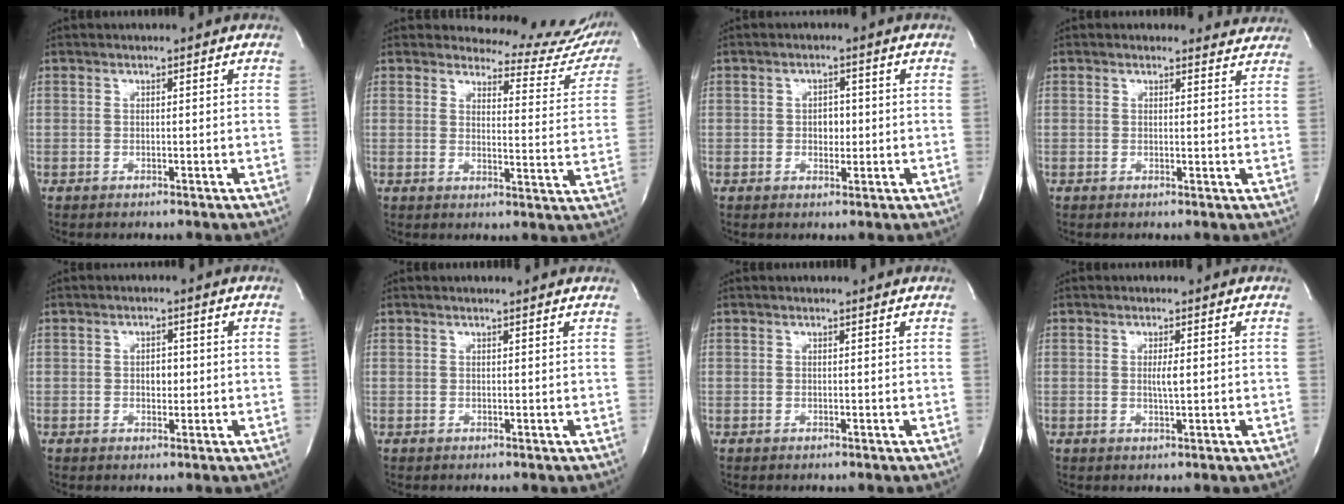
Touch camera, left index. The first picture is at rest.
{"total": 14.3, "force": [14.0, 3.1, 0.6], "torque": [0.025, -0.090, 0.129]}
{"total": 2.5, "force": [-0.1, 1.7, 1.8], "torque": [-0.023, 0.000, -0.001]}
{"total": 3.3, "force": [3.1, 1.1, -0.3], "torque": [0.008, -0.015, 0.014]}
{"total": 2.1, "force": [-0.1, 1.4, 1.6], "torque": [-0.024, -0.001, -0.001]}
{"total": 1.9, "force": [1.8, 0.0, 0.6], "torque": [-0.014, 0.005, 0.020]}
{"total": 0.7, "force": [0.7, 0.0, 0.1], "torque": [-0.010, -0.001, 0.007]}
{"total": 1.8, "force": [0.1, 0.1, 1.8], "torque": [-0.035, -0.004, 0.001]}